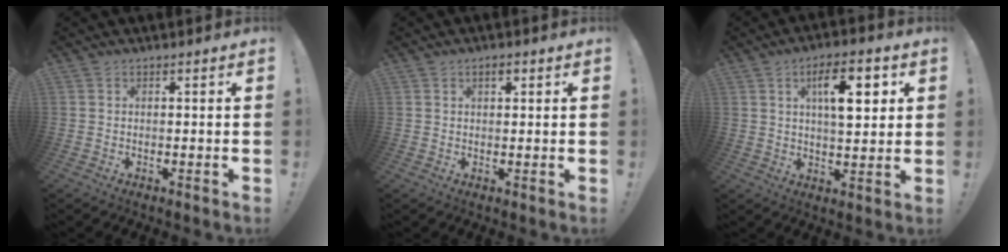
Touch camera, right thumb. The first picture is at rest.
{"total": 1.8, "force": [1.0, 0.8, 1.3], "torque": [-0.016, -0.001, 0.015]}
{"total": 11.8, "force": [4.0, 4.8, 10.0], "torque": [-0.147, 0.001, 0.060]}